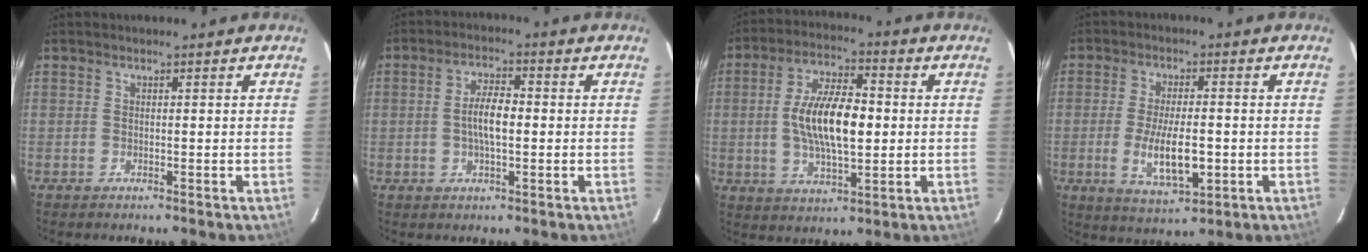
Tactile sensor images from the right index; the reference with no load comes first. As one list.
[{"total": 5.7, "force": [-0.3, 2.1, 5.3], "torque": [-0.098, 0.007, -0.005]}, {"total": 14.0, "force": [0.1, 5.7, 12.7], "torque": [-0.239, 0.007, 0.004]}, {"total": 10.0, "force": [-2.1, 3.4, 9.2], "torque": [-0.177, -0.015, -0.031]}]